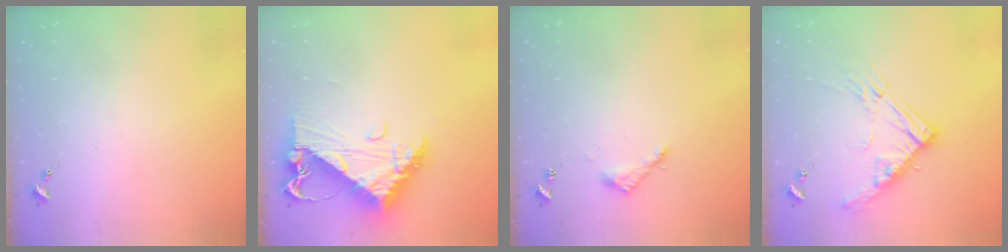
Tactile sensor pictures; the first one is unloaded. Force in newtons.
{"total": 12.7, "press": 12.7, "slide": 1.3}
{"total": 3.6, "press": 3.6, "slide": 0.4}
{"total": 14.3, "press": 14.2, "slide": 1.4}